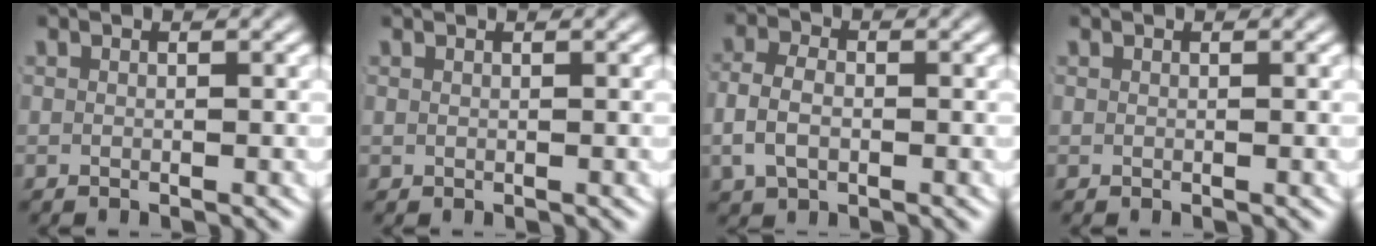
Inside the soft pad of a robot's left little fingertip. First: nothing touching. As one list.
[{"total": 0.0}, {"total": 3.5, "force": [-0.5, 2.7, 2.3], "torque": [-0.057, -0.005, -0.004]}, {"total": 0.0}]